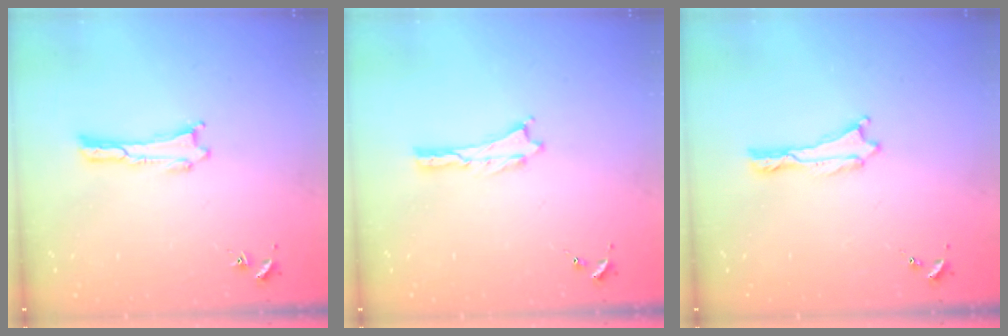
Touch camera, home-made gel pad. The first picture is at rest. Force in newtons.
{"total": 0.0}
{"total": 0.0}